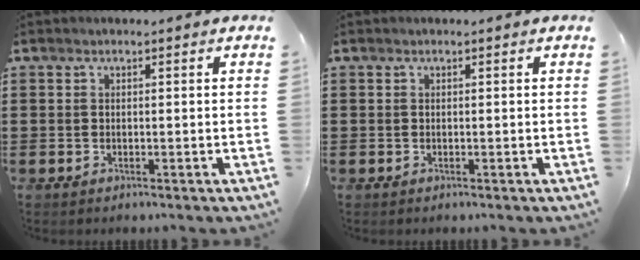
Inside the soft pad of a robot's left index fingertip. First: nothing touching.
{"total": 0.0}